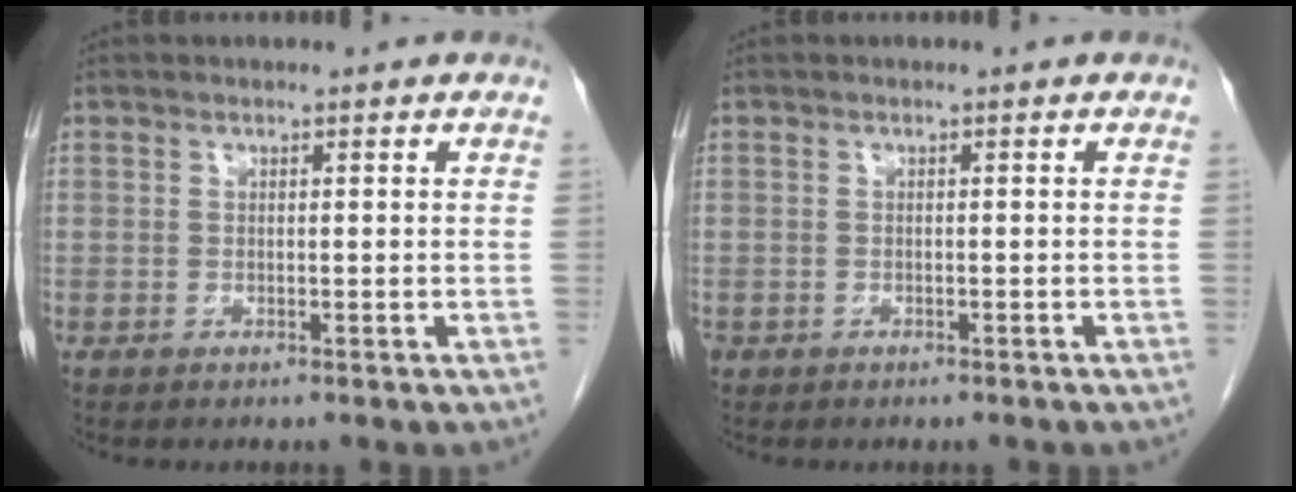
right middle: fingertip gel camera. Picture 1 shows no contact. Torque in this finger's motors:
{"motor_torque": [0.10, -0.06, 0.00, 0.00]}